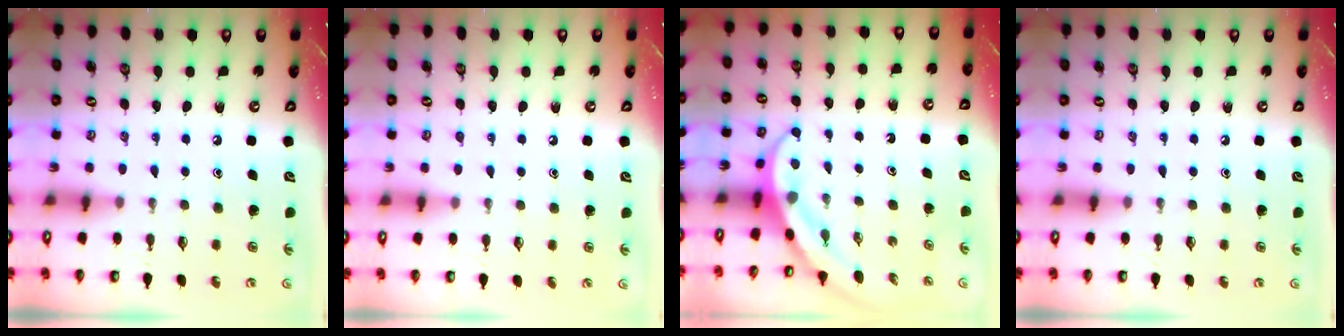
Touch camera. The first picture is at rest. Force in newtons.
{"total": 2.9, "press": 2.8, "slide": 0.4}
{"total": 4.0, "press": 4.0, "slide": 0.4}
{"total": 0.0}